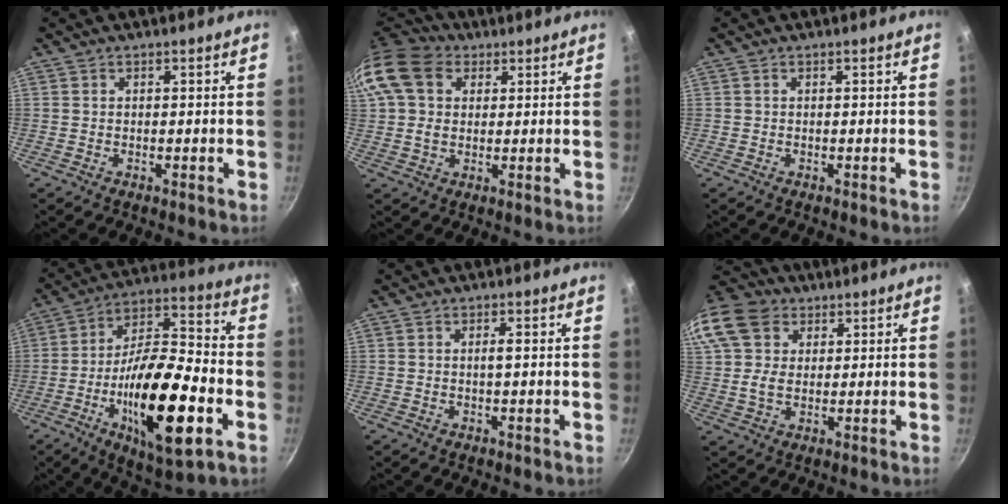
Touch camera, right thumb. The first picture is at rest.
{"total": 14.7, "force": [4.8, 11.1, 8.4], "torque": [-0.171, 0.016, 0.076]}
{"total": 0.0}
{"total": 24.6, "force": [-7.7, 8.7, 21.6], "torque": [-0.352, 0.034, -0.128]}
{"total": 1.1, "force": [0.0, 0.0, 1.1], "torque": [-0.024, 0.001, 0.001]}
{"total": 18.2, "force": [6.9, 13.8, 9.7], "torque": [-0.220, 0.027, 0.121]}